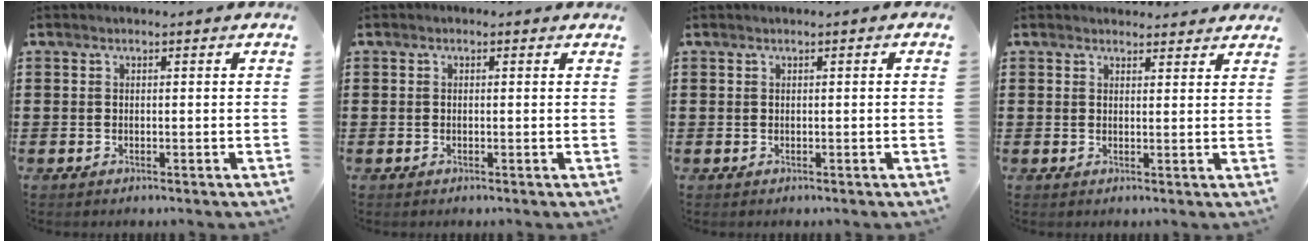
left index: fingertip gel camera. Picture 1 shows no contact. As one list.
[{"total": 0.6, "force": [-0.2, 0.5, 0.1], "torque": [-0.004, 0.003, -0.005]}, {"total": 0.0}, {"total": 2.0, "force": [1.9, 0.7, -0.1], "torque": [0.004, -0.003, 0.035]}]